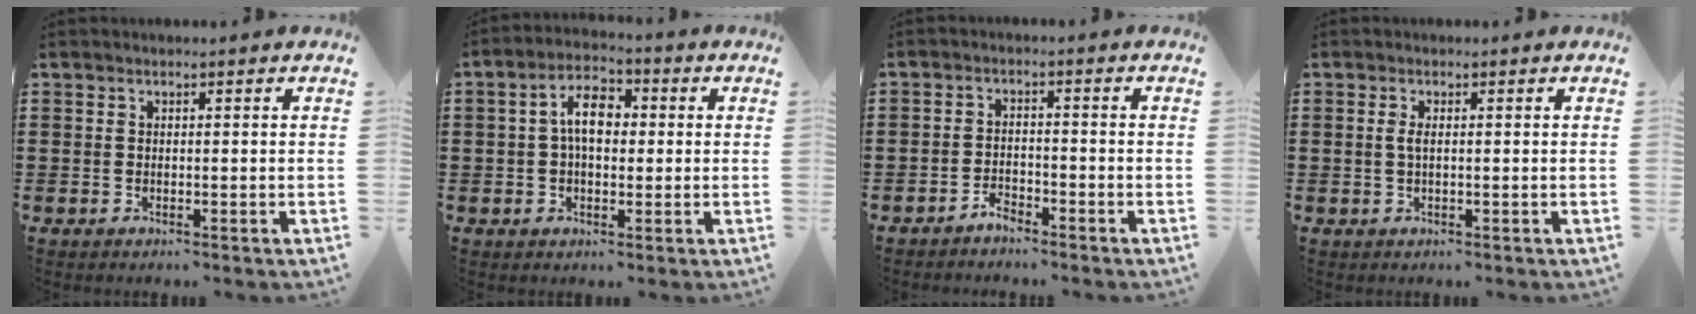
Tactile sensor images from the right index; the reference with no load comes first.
{"total": 6.1, "force": [0.4, 3.4, 5.1], "torque": [-0.093, 0.013, 0.001]}
{"total": 2.2, "force": [-2.2, 0.4, 0.2], "torque": [-0.012, 0.003, -0.044]}
{"total": 1.4, "force": [0.0, 0.4, 1.3], "torque": [-0.033, -0.001, -0.003]}